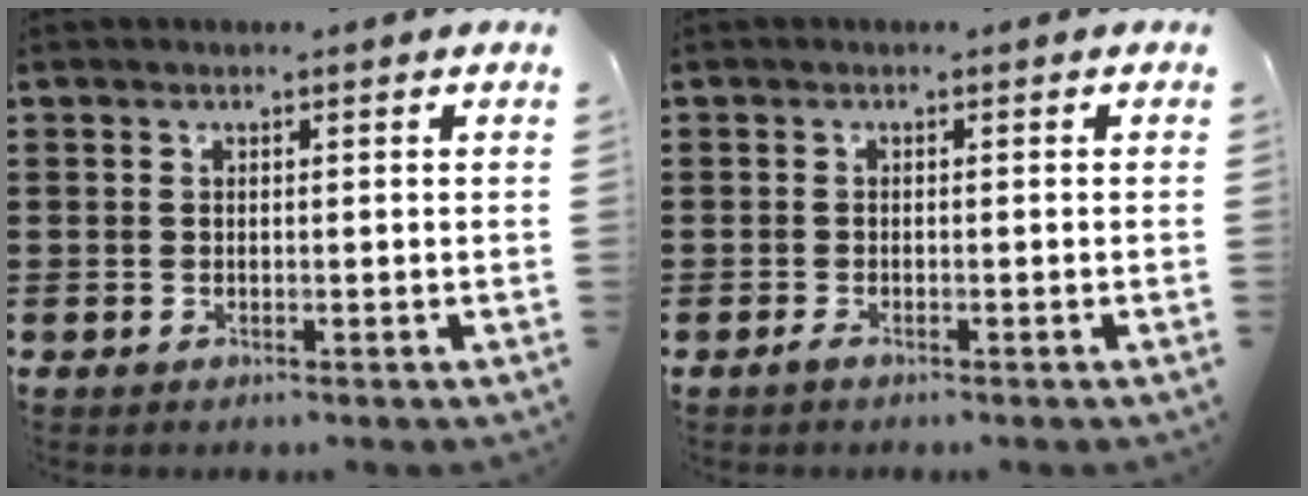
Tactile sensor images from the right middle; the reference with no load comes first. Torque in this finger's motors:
{"motor_torque": [0.30, -0.21, 0.00, 0.02]}